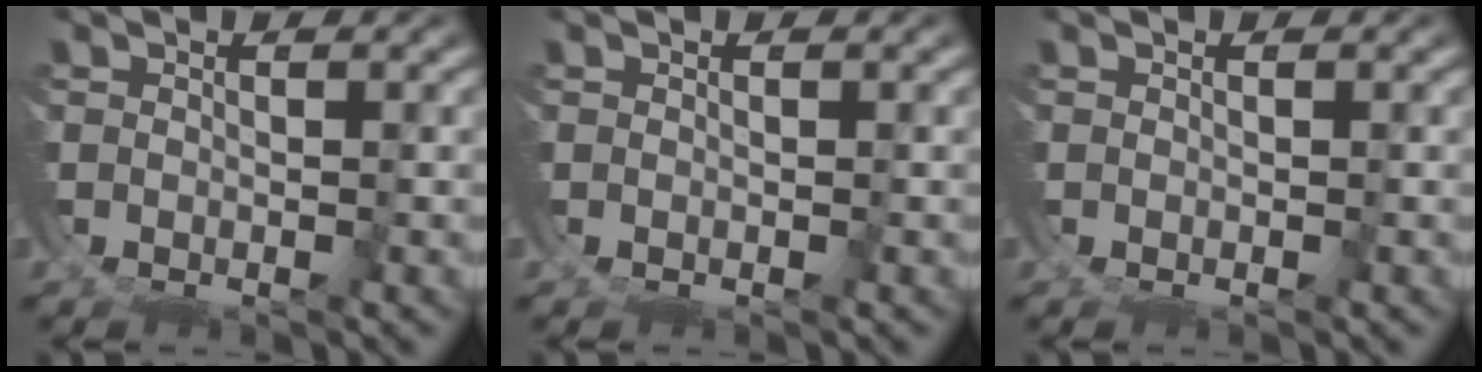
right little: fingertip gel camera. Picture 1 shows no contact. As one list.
[{"total": 0.0}, {"total": 0.0}]